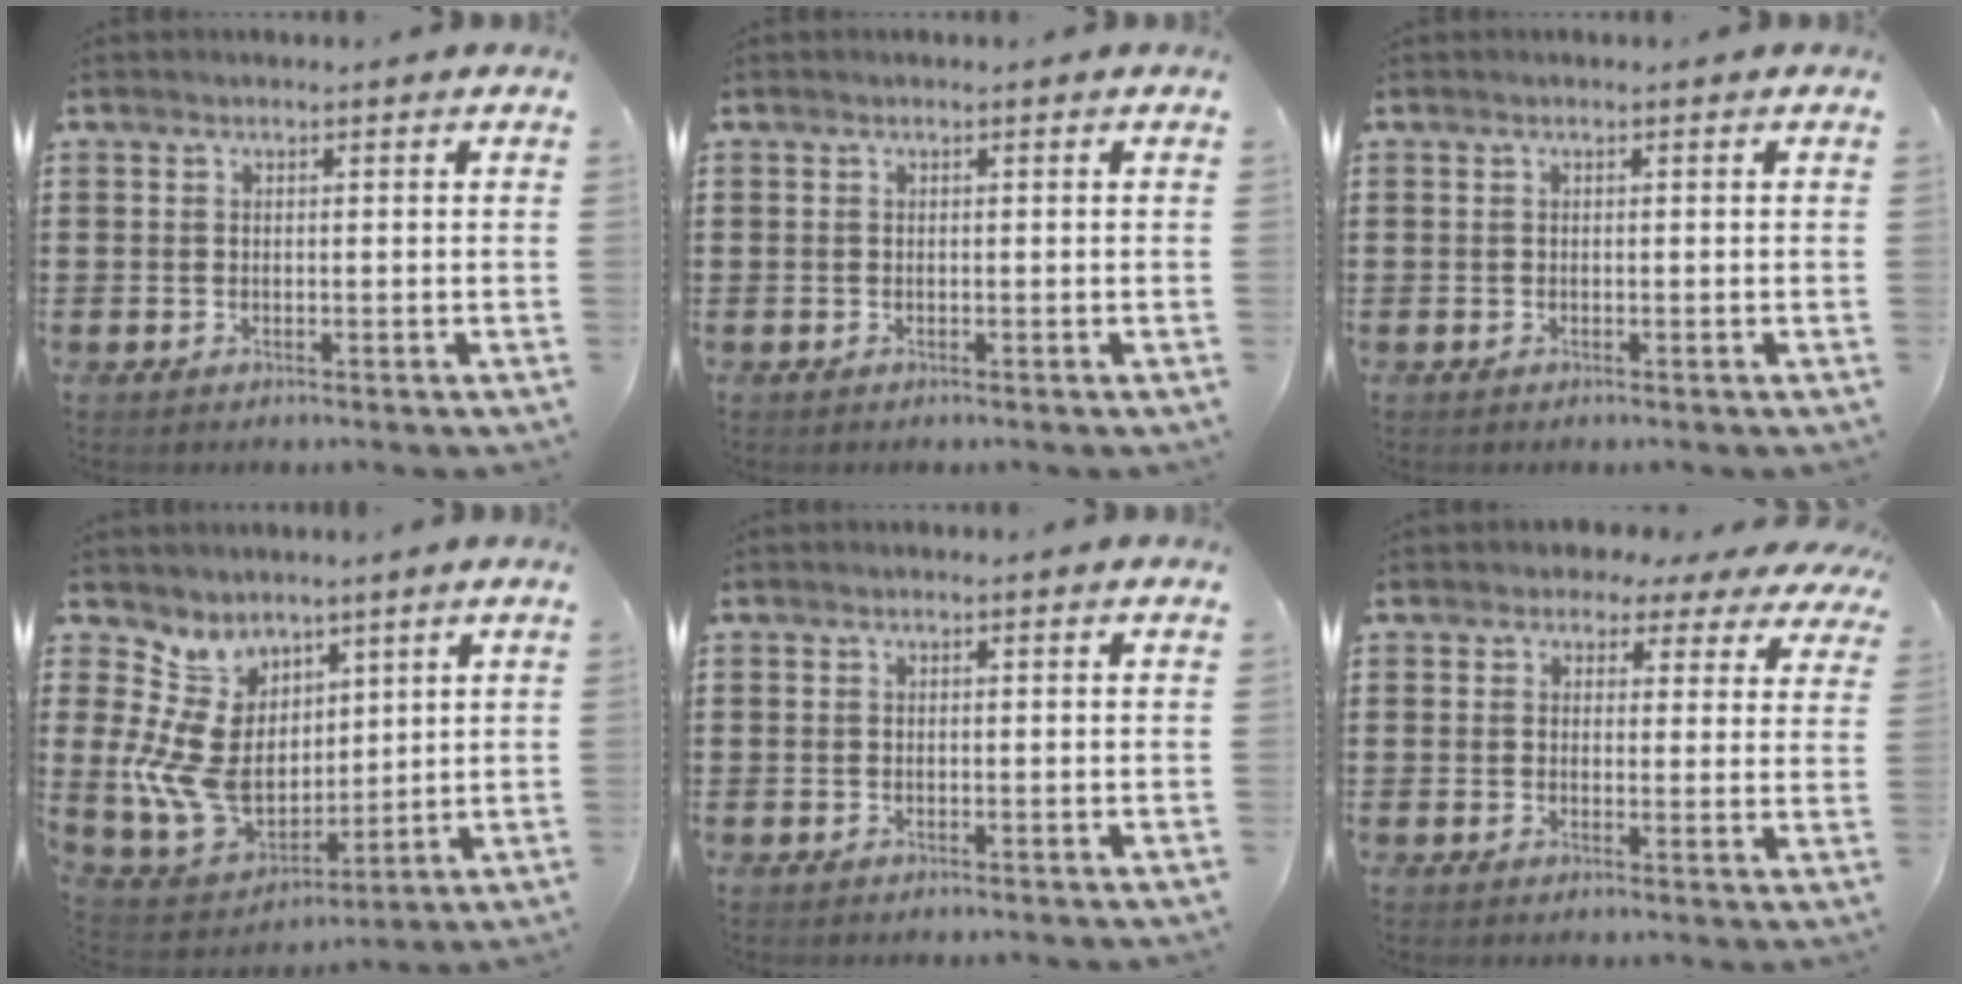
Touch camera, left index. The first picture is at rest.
{"total": 0.0}
{"total": 0.0}
{"total": 11.2, "force": [2.1, 8.9, 6.5], "torque": [-0.200, -0.024, 0.044]}
{"total": 0.0}
{"total": 2.8, "force": [2.2, 1.6, 0.6], "torque": [-0.019, -0.005, 0.037]}